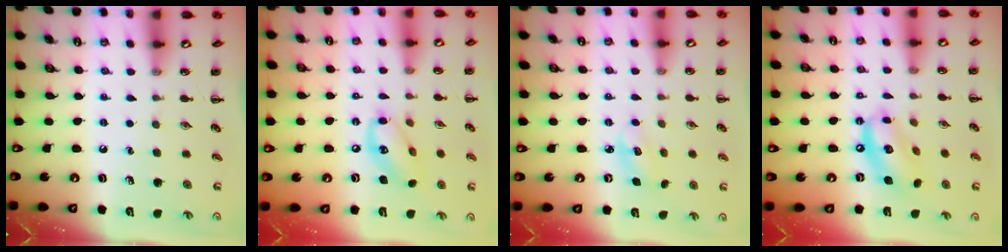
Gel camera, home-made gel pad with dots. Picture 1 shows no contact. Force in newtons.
{"total": 11.3, "press": 11.1, "slide": 2.0}
{"total": 4.0, "press": 3.9, "slide": 1.1}
{"total": 12.5, "press": 12.3, "slide": 2.2}